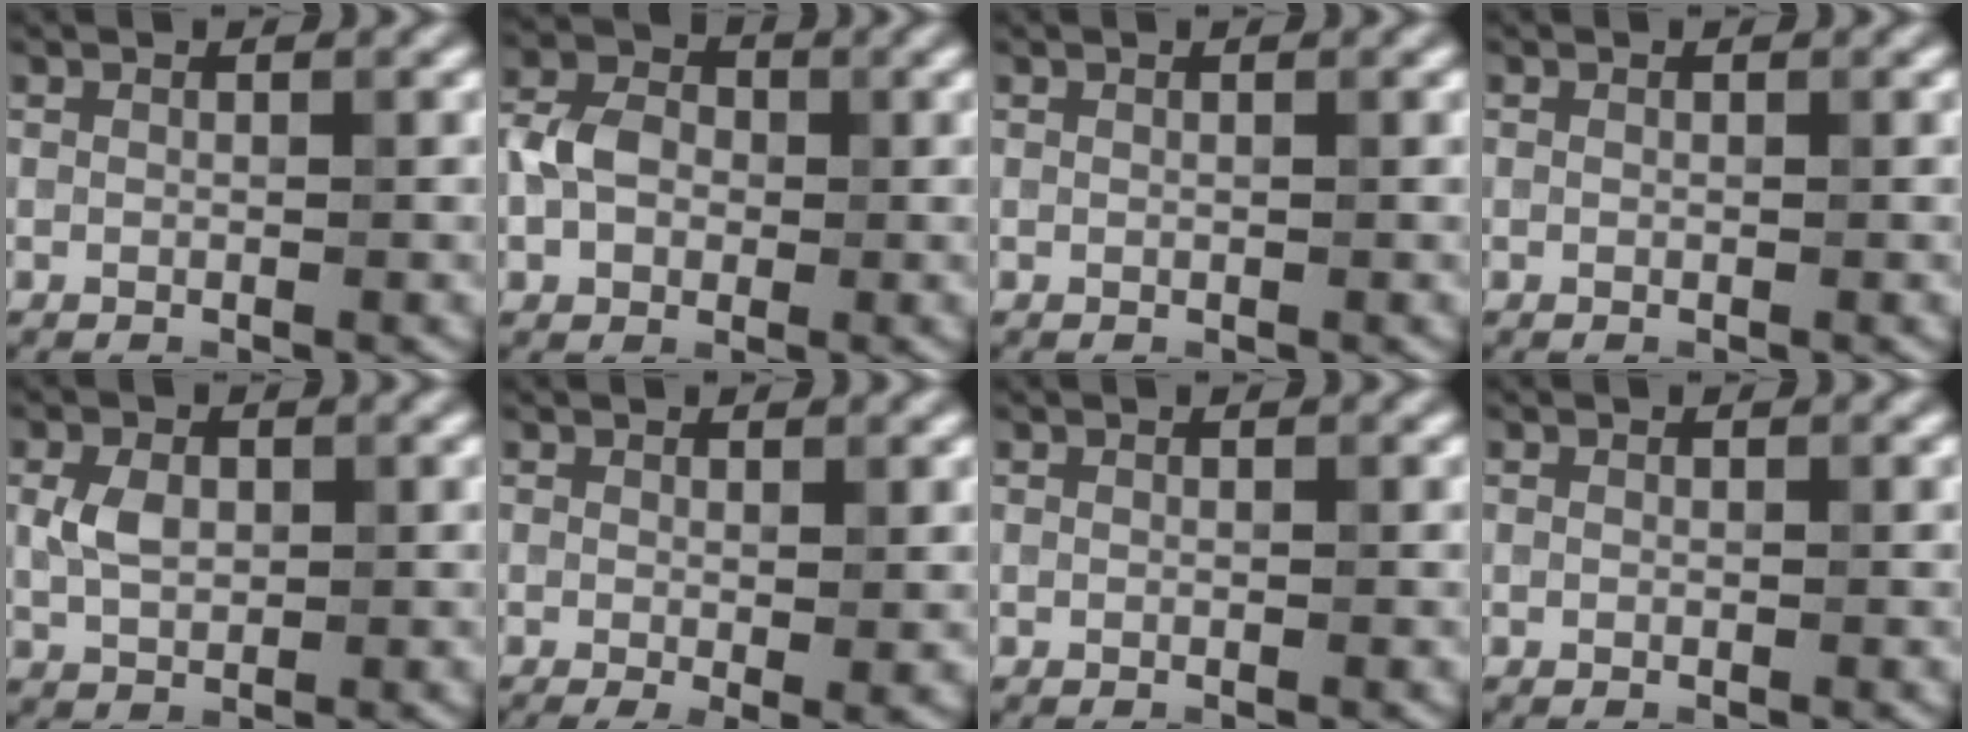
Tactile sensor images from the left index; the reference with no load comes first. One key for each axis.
{"total": 3.8, "fx": -0.3, "fy": 3.0, "fz": 2.2, "tx": -0.044, "ty": 0.006, "tz": -0.015}
{"total": 0.0}
{"total": 0.0}
{"total": 2.6, "fx": 0.4, "fy": 1.9, "fz": 1.8, "tx": -0.042, "ty": 0.003, "tz": 0.008}
{"total": 2.4, "fx": -0.4, "fy": 0.3, "fz": 2.3, "tx": -0.040, "ty": -0.015, "tz": -0.006}
{"total": 0.0}
{"total": 0.0}